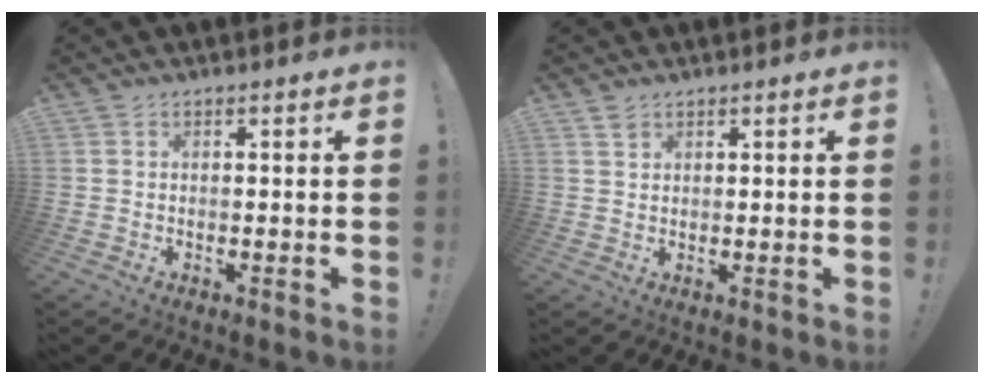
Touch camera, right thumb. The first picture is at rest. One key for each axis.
{"total": 1.9, "fx": 1.4, "fy": 1.2, "fz": 0.5, "tx": 0.003, "ty": -0.008, "tz": 0.025}